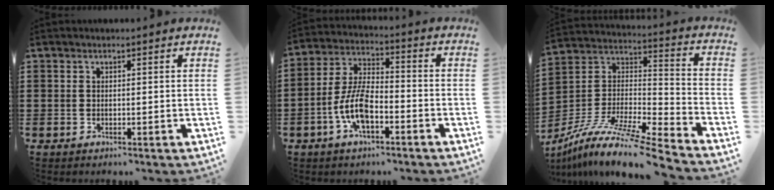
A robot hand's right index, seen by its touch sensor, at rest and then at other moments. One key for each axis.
{"total": 8.2, "fx": -3.3, "fy": 3.7, "fz": 6.5, "tx": -0.158, "ty": -0.001, "tz": -0.069}
{"total": 12.1, "fx": -10.0, "fy": 0.5, "fz": 6.8, "tx": -0.132, "ty": 0.004, "tz": -0.197}